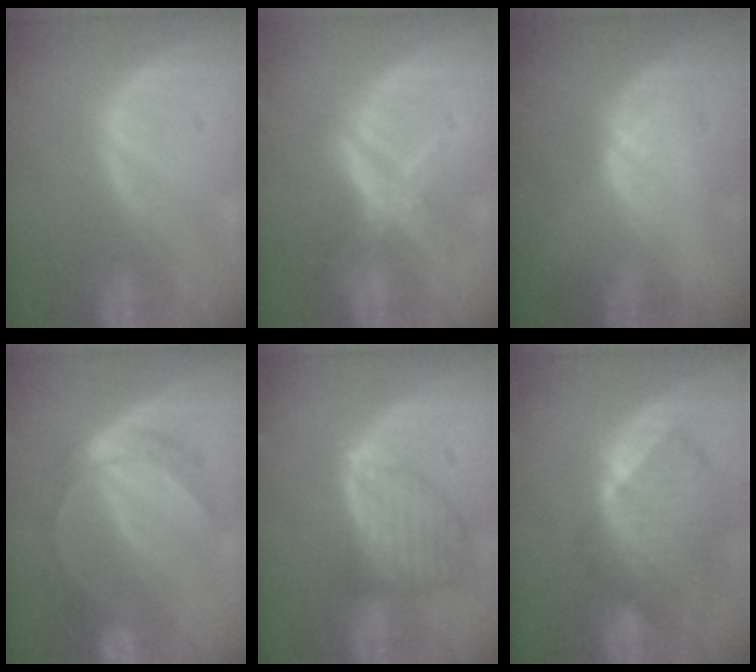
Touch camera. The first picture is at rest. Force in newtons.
{"total": 6.7, "press": 5.9, "slide": 3.2}
{"total": 1.7, "press": 1.5, "slide": 0.8}
{"total": 5.9, "press": 5.9, "slide": 0.2}
{"total": 8.3, "press": 7.5, "slide": 3.5}
{"total": 10.1, "press": 8.8, "slide": 5.0}